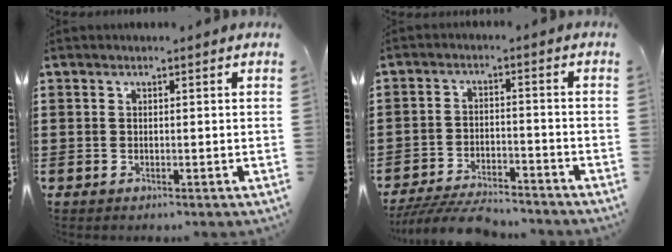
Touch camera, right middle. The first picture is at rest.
{"total": 6.3, "force": [-6.0, 0.8, 1.7], "torque": [-0.034, 0.002, -0.117]}